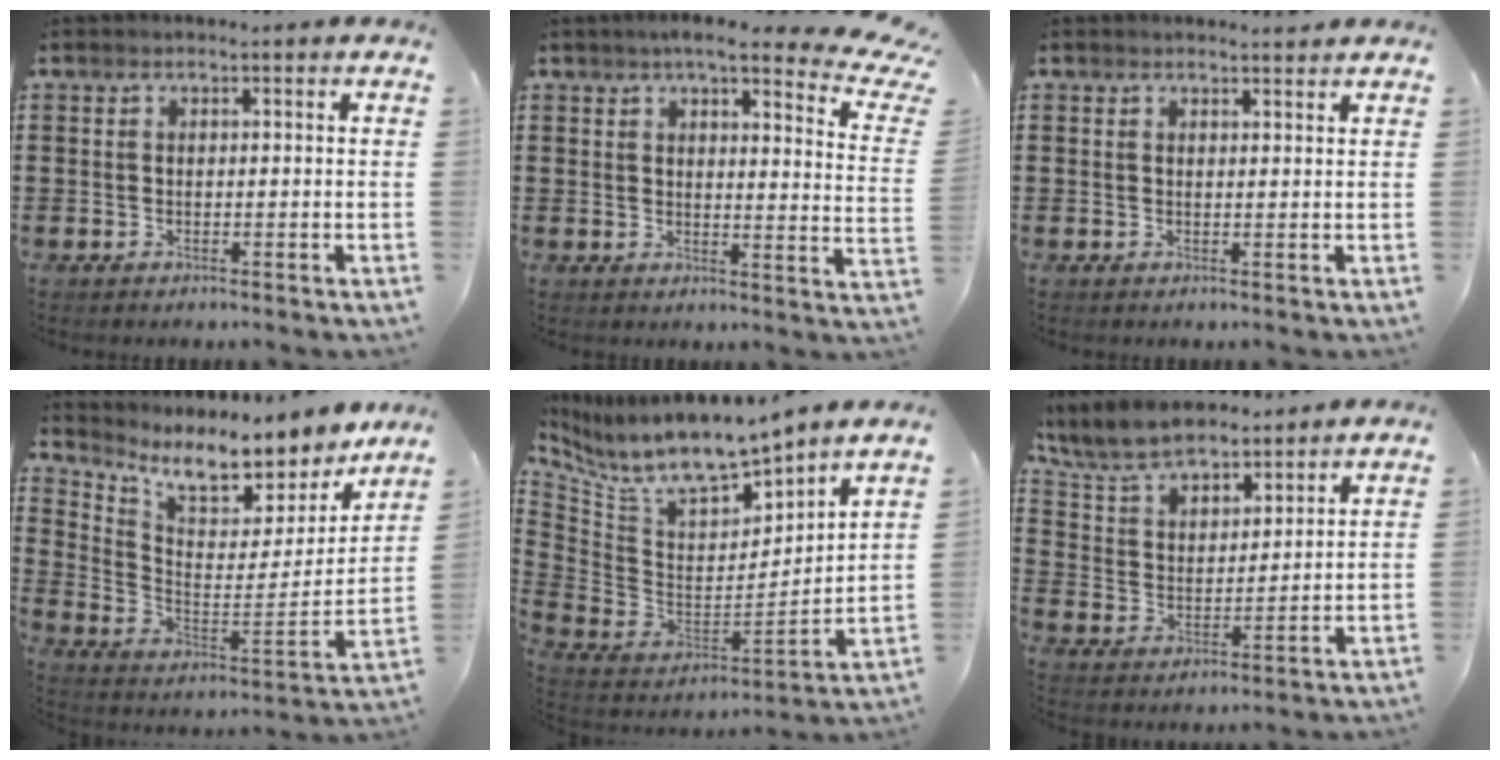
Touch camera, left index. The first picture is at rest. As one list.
[{"total": 6.6, "force": [5.3, 1.3, 3.7], "torque": [-0.067, -0.022, 0.086]}, {"total": 1.3, "force": [1.3, 0.1, 0.1], "torque": [-0.005, 0.000, 0.026]}, {"total": 8.2, "force": [6.8, 2.0, 4.1], "torque": [-0.098, -0.056, 0.110]}, {"total": 8.7, "force": [7.8, 1.5, 3.4], "torque": [-0.103, -0.063, 0.135]}, {"total": 8.1, "force": [7.4, 2.0, 2.8], "torque": [-0.087, -0.028, 0.134]}]